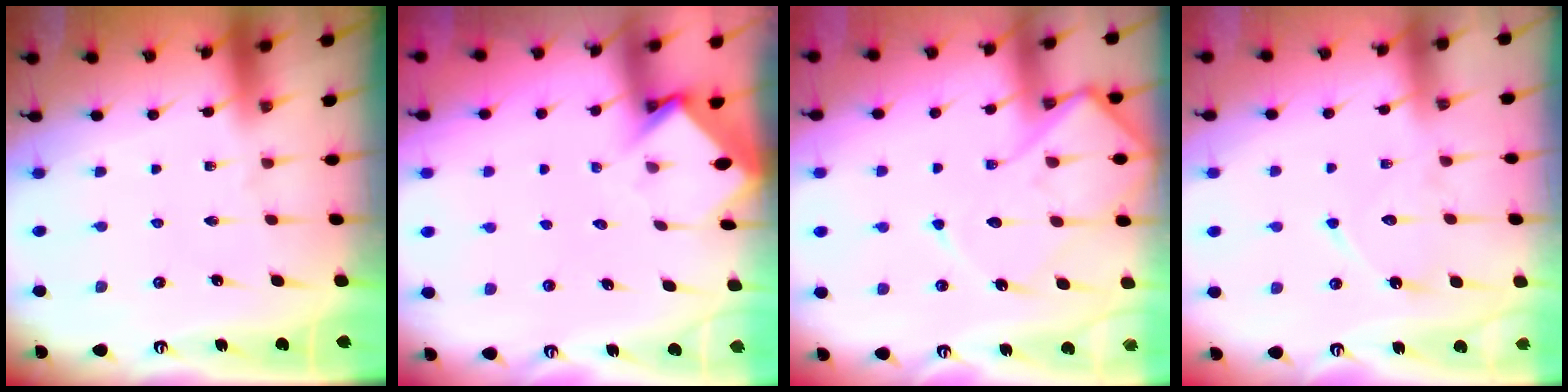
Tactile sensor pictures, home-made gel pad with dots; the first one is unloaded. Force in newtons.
{"total": 3.6, "press": 3.6, "slide": 0.2}
{"total": 12.6, "press": 12.5, "slide": 1.3}
{"total": 9.4, "press": 9.4, "slide": 0.4}